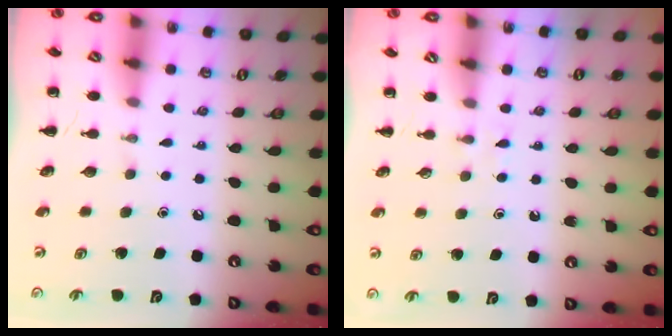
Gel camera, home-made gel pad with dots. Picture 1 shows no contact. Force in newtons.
{"total": 2.1, "press": 1.8, "slide": 0.9}